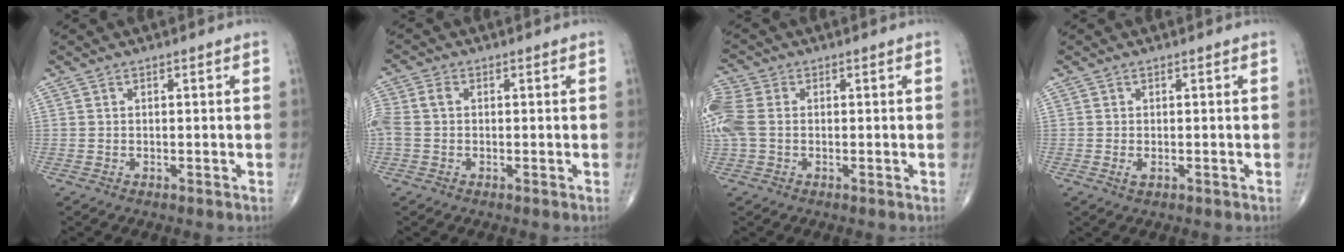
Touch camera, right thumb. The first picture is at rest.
{"total": 4.6, "force": [0.1, 3.3, 3.2], "torque": [-0.092, 0.017, 0.000]}
{"total": 7.3, "force": [0.1, 5.1, 5.2], "torque": [-0.156, 0.016, 0.001]}
{"total": 1.1, "force": [-0.2, 0.6, 0.8], "torque": [-0.017, -0.003, -0.004]}